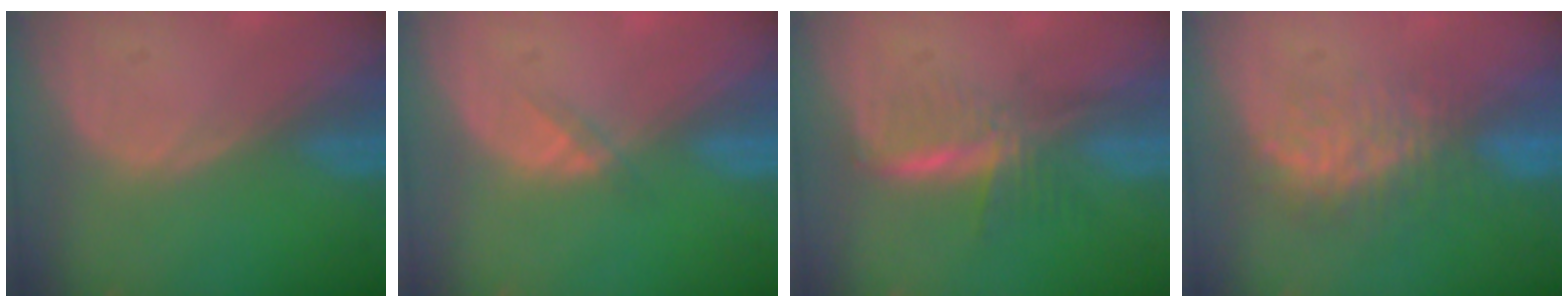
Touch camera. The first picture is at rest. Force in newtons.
{"total": 1.4, "press": 1.1, "slide": 0.8}
{"total": 5.8, "press": 5.2, "slide": 2.7}
{"total": 7.8, "press": 7.6, "slide": 2.1}